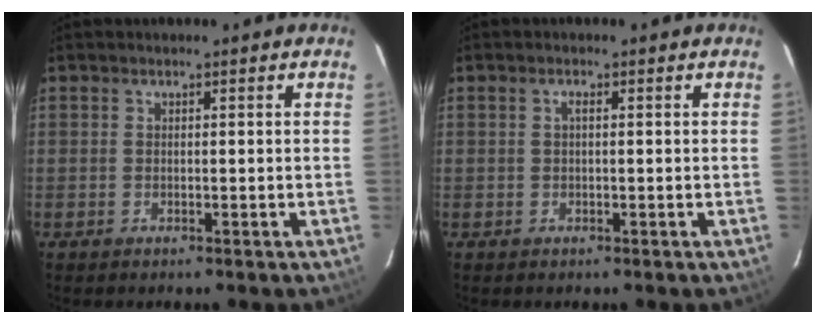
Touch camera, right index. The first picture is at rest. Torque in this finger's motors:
{"motor_torque": [0.10, 0.00, 0.17, 0.04]}